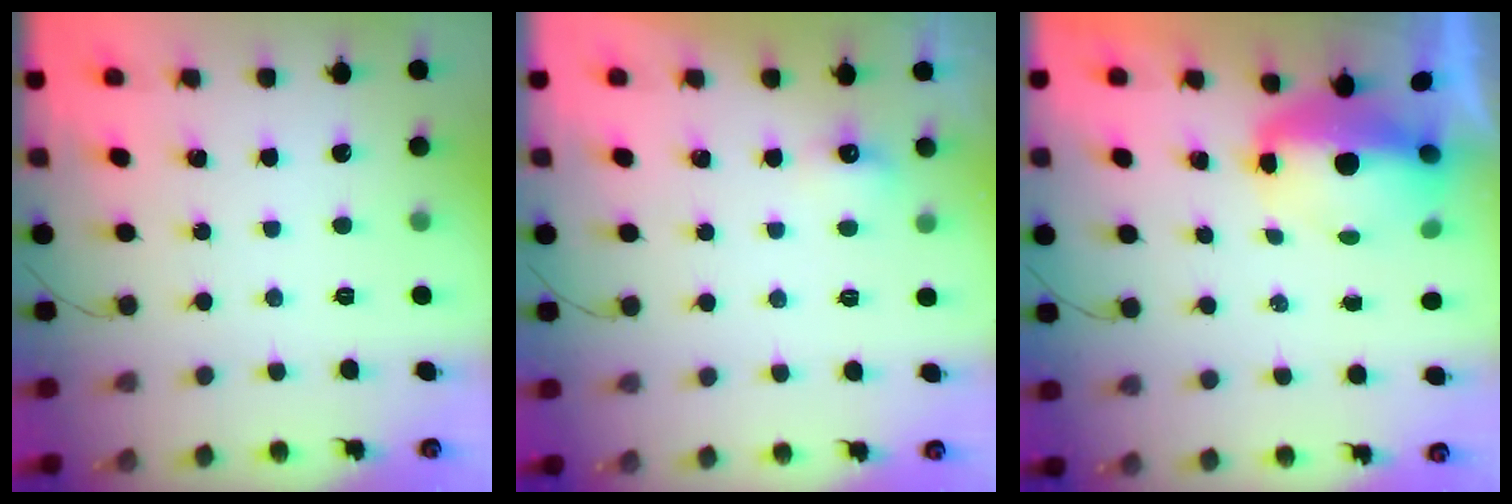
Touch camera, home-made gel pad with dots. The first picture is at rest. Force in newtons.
{"total": 4.1, "press": 3.9, "slide": 1.1}
{"total": 6.8, "press": 6.7, "slide": 1.1}